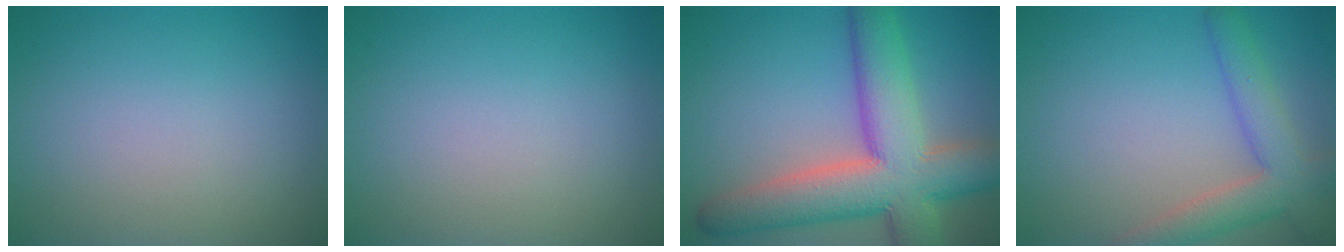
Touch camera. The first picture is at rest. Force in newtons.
{"total": 0.0}
{"total": 11.3, "press": 11.3, "slide": 0.9}
{"total": 4.7, "press": 4.7, "slide": 0.4}